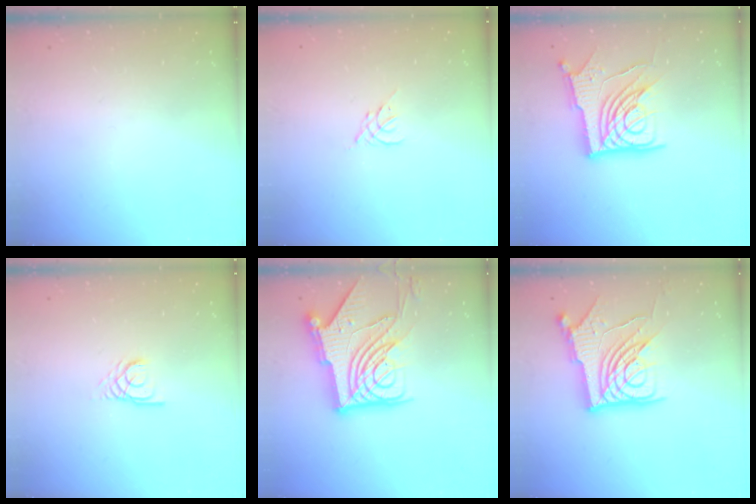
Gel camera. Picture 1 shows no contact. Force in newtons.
{"total": 1.8, "press": 1.7, "slide": 0.5}
{"total": 16.0, "press": 15.9, "slide": 1.8}
{"total": 2.8, "press": 2.8, "slide": 0.1}
{"total": 20.6, "press": 20.4, "slide": 2.3}
{"total": 16.5, "press": 16.4, "slide": 1.7}